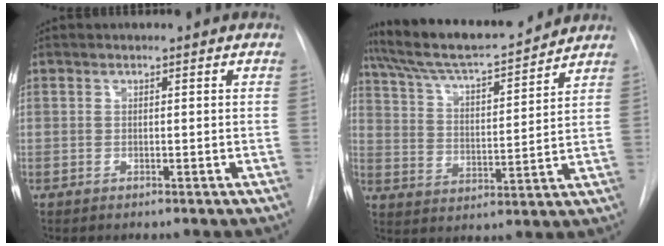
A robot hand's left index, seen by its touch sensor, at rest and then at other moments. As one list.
[{"total": 16.6, "force": [15.0, 1.8, 6.8], "torque": [-0.122, 0.008, 0.246]}]